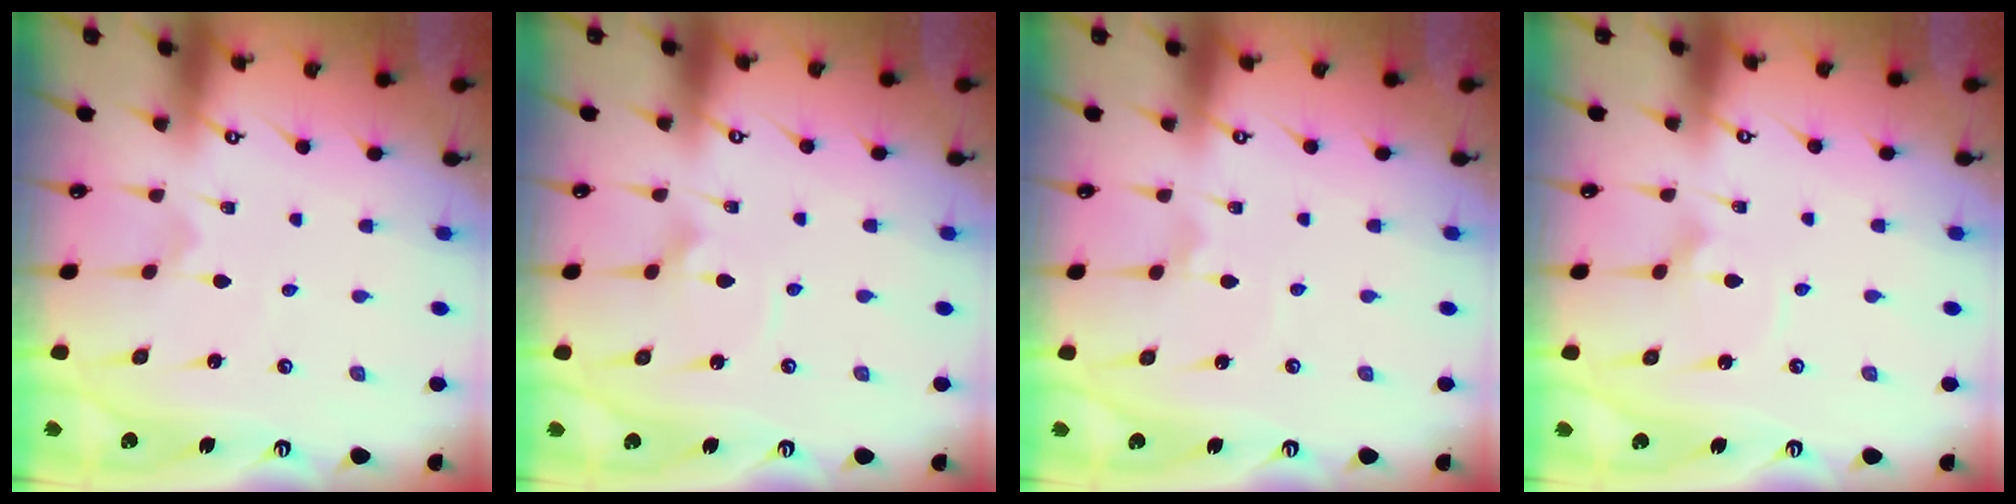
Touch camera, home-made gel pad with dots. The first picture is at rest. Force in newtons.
{"total": 2.4, "press": 2.4, "slide": 0.0}
{"total": 1.8, "press": 1.7, "slide": 0.4}
{"total": 2.4, "press": 2.4, "slide": 0.0}